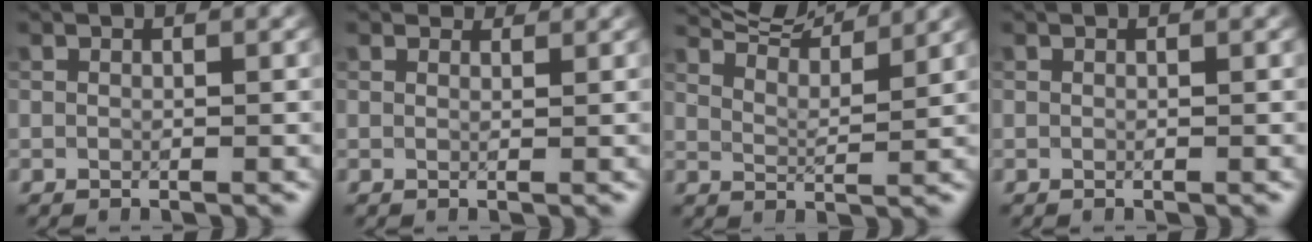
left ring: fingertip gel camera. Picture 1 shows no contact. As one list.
[{"total": 1.8, "force": [1.6, 0.6, 0.5], "torque": [-0.012, 0.000, 0.021]}, {"total": 6.9, "force": [6.3, 1.1, 2.7], "torque": [-0.041, 0.008, 0.078]}, {"total": 0.0}]